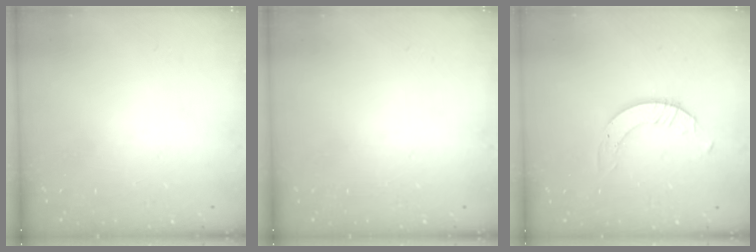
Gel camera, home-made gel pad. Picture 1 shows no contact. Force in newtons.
{"total": 0.0}
{"total": 2.7, "press": 2.7, "slide": 0.2}